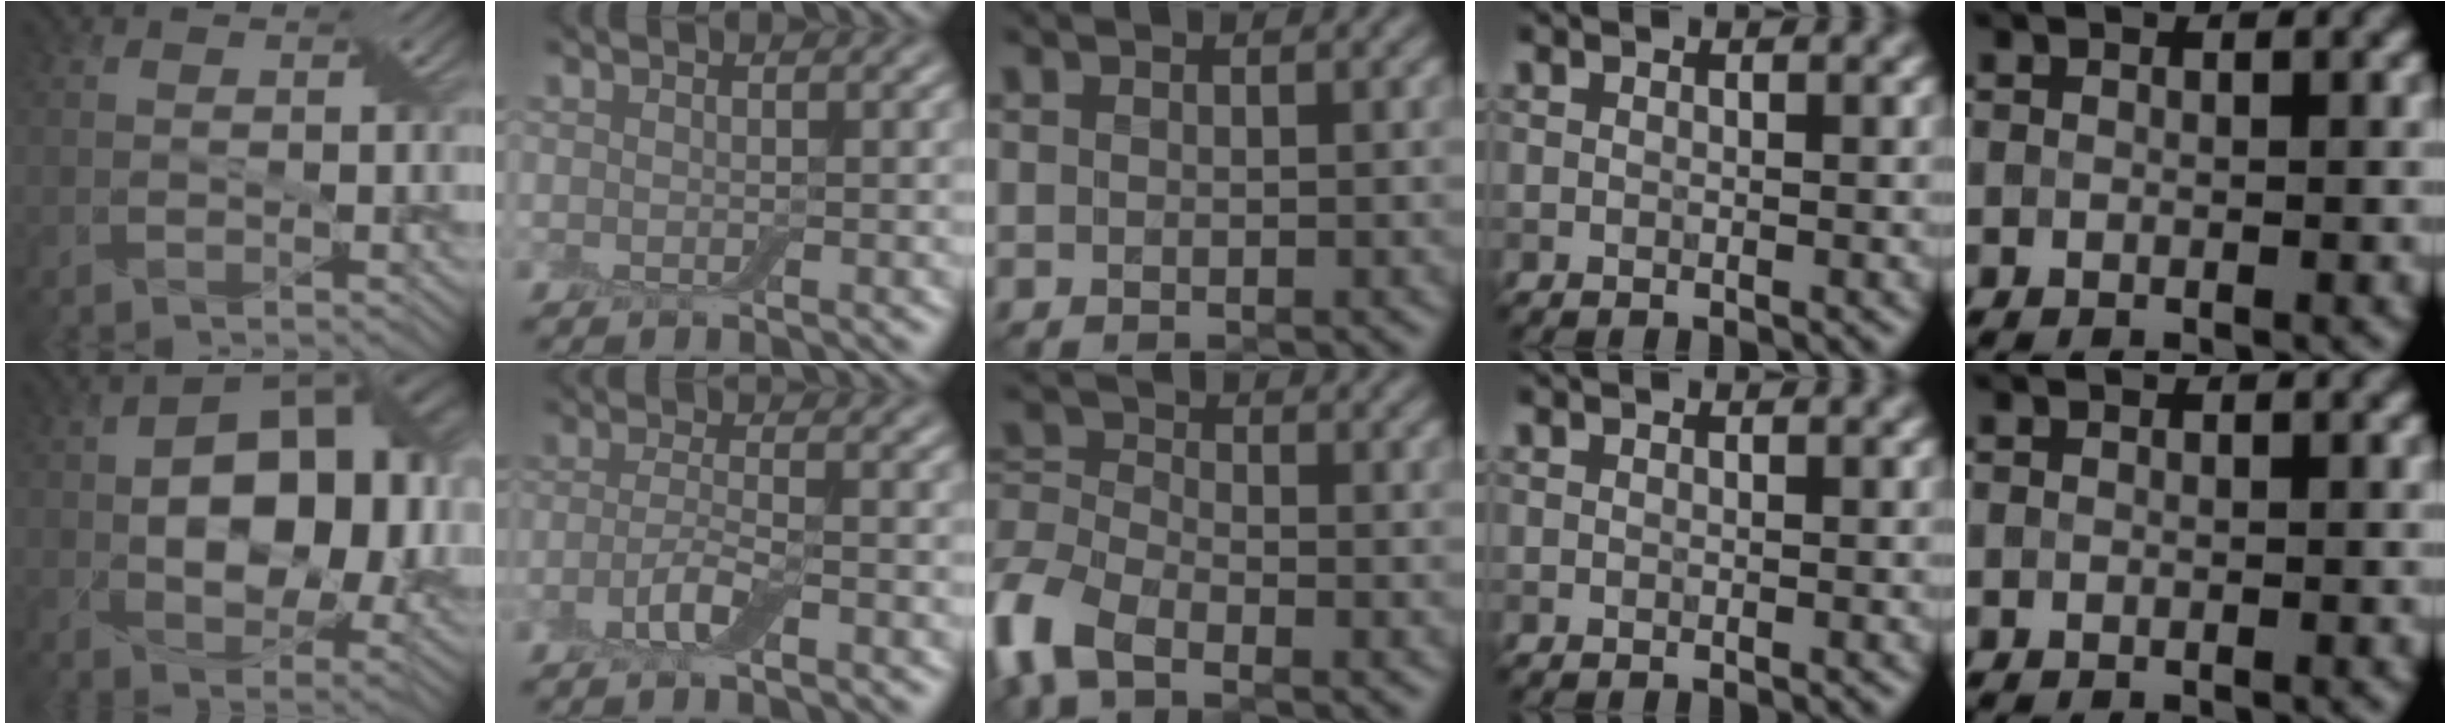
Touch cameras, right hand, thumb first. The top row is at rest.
{"thumb": {"total": 14.9, "force": [0.8, 9.3, 11.7], "torque": [-0.158, 0.009, 0.019]}, "index": {"total": 2.9, "force": [-1.4, 0.7, 2.4], "torque": [-0.053, 0.003, -0.034]}, "middle": {"total": 6.5, "force": [-4.0, 3.1, 4.0], "torque": [-0.097, -0.003, -0.096]}}